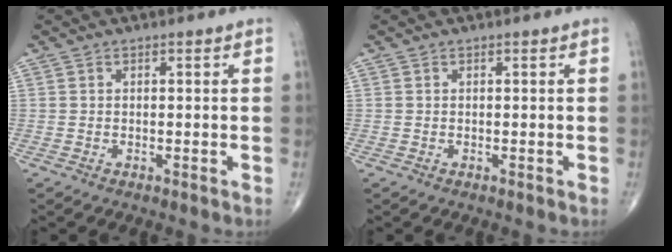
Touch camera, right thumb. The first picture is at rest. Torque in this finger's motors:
{"motor_torque": [0.01, 0.02, -0.05, 0.07, 0.03]}